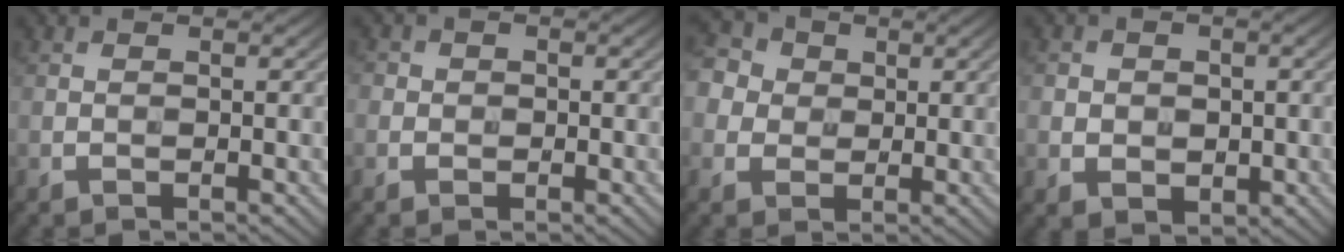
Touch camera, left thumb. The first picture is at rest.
{"total": 1.6, "force": [-0.2, 1.5, 0.4], "torque": [-0.001, 0.000, -0.009]}
{"total": 6.5, "force": [1.4, 5.7, 2.7], "torque": [-0.093, 0.026, 0.002]}
{"total": 3.7, "force": [-0.1, 3.4, 1.5], "torque": [-0.034, -0.003, -0.008]}